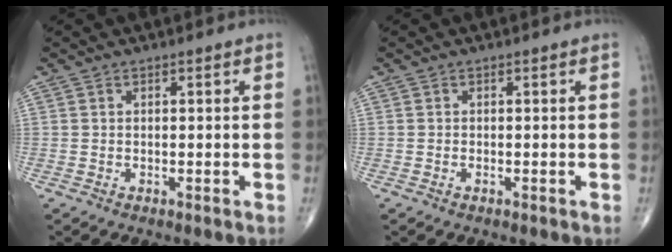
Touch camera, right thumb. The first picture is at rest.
{"total": 0.0}